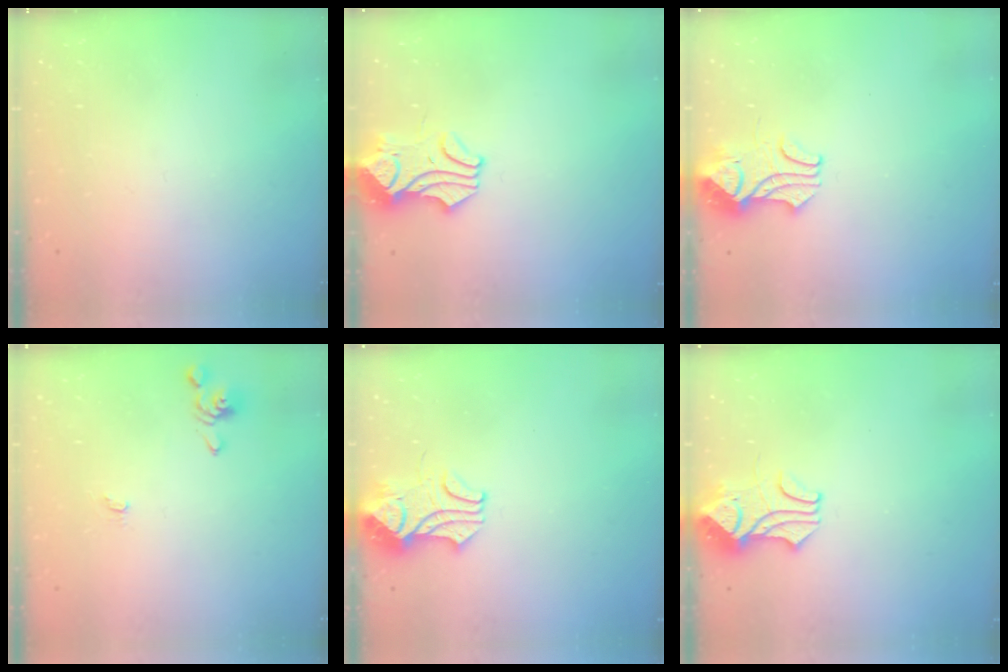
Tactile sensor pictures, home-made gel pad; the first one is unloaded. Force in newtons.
{"total": 1.1, "press": 0.6, "slide": 0.9}
{"total": 2.2, "press": 2.0, "slide": 0.9}
{"total": 0.0}
{"total": 2.5, "press": 2.3, "slide": 1.0}
{"total": 2.0, "press": 1.7, "slide": 1.0}